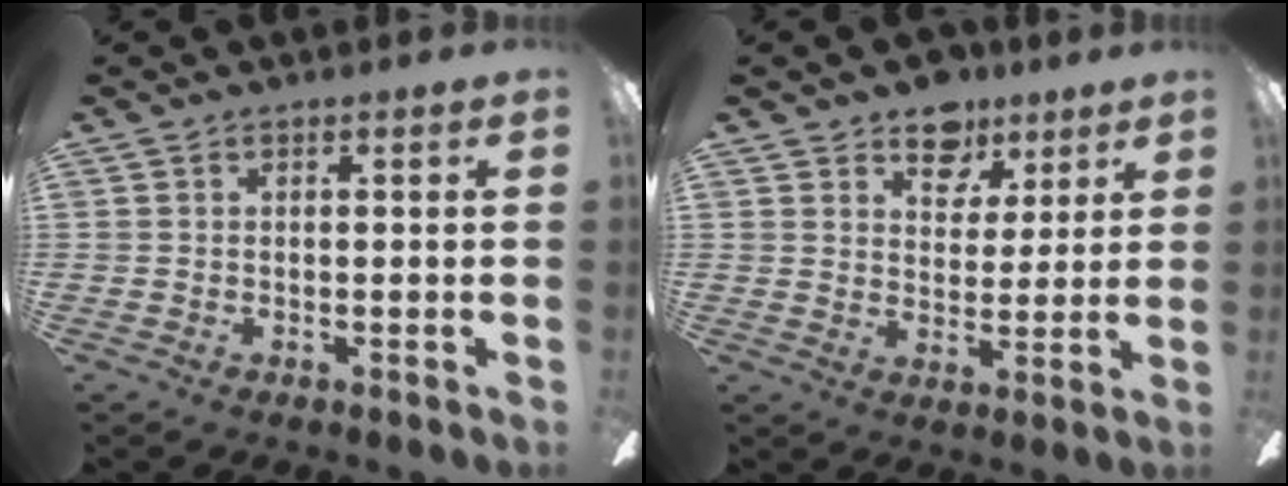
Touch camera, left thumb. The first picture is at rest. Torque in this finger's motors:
{"motor_torque": [0.73, 0.63, 0.79, -0.92, 0.00]}